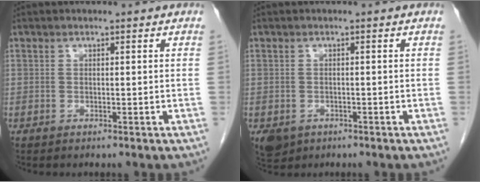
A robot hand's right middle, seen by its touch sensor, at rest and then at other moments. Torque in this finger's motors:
{"motor_torque": [0.52, -0.30, 0.01, 0.01]}